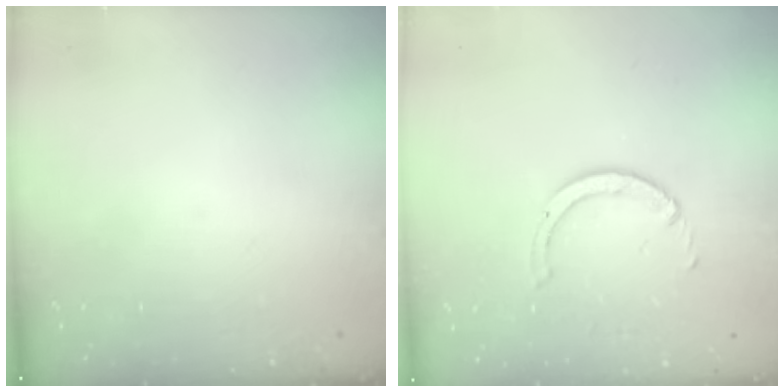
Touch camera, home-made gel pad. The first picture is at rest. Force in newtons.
{"total": 2.3, "press": 2.3, "slide": 0.3}